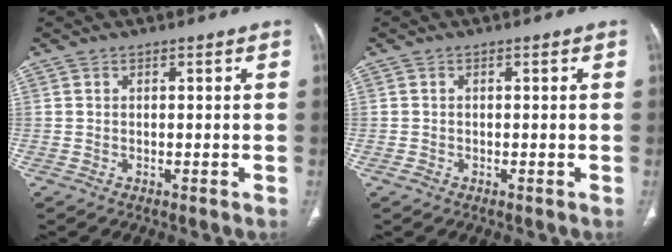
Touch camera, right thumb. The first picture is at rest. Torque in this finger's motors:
{"motor_torque": [-0.22, 0.37, -0.29, 0.18, 0.02]}